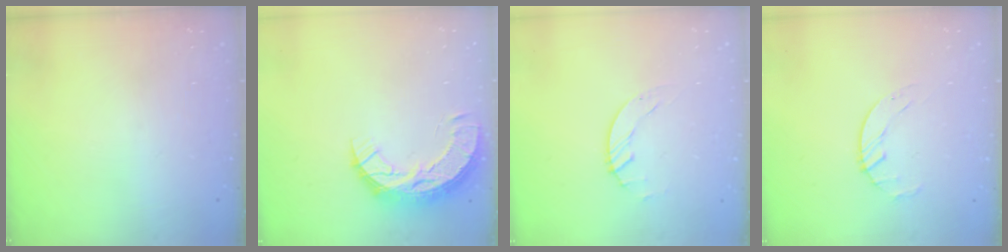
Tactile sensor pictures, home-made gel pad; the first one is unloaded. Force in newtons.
{"total": 11.8, "press": 11.8, "slide": 1.0}
{"total": 0.8, "press": 0.8, "slide": 0.2}
{"total": 1.6, "press": 1.6, "slide": 0.3}